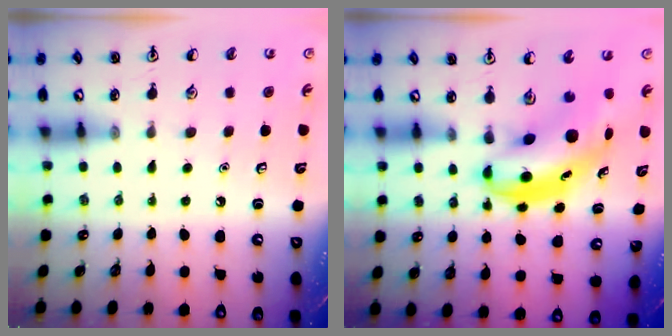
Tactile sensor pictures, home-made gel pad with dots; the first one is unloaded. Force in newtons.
{"total": 6.6, "press": 6.4, "slide": 1.8}